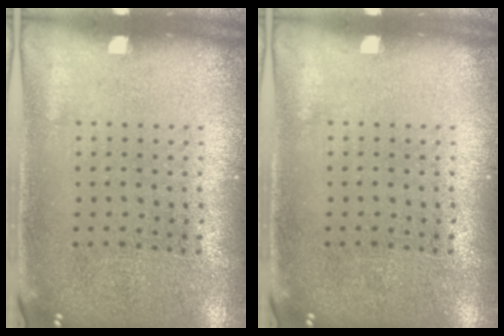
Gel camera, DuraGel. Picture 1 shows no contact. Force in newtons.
{"total": 0.0}